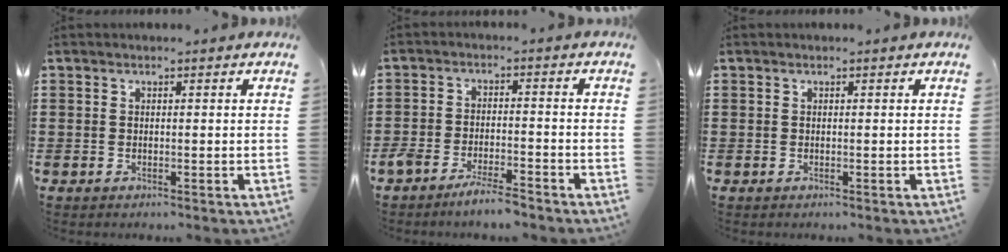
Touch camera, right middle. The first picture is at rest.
{"total": 4.3, "force": [-3.8, 0.4, 1.8], "torque": [-0.045, -0.003, -0.076]}
{"total": 0.0}